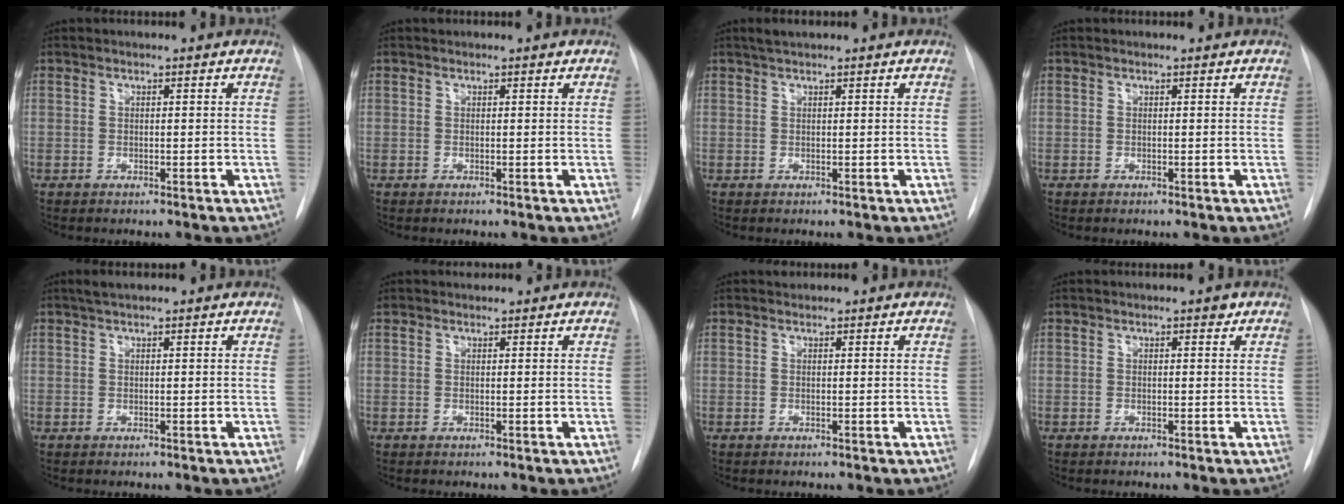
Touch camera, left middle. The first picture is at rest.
{"total": 0.5, "force": [0.4, 0.3, 0.1], "torque": [-0.008, 0.009, 0.008]}
{"total": 1.6, "force": [1.3, 0.2, 0.8], "torque": [-0.017, 0.010, 0.024]}
{"total": 0.0}
{"total": 1.6, "force": [1.3, 0.2, 0.9], "torque": [-0.018, 0.012, 0.023]}
{"total": 1.0, "force": [0.8, 0.5, -0.1], "torque": [-0.004, 0.015, 0.015]}
{"total": 0.6, "force": [0.5, 0.2, -0.1], "torque": [-0.004, 0.008, 0.009]}
{"total": 0.6, "force": [0.4, 0.3, 0.3], "torque": [-0.005, -0.001, 0.003]}